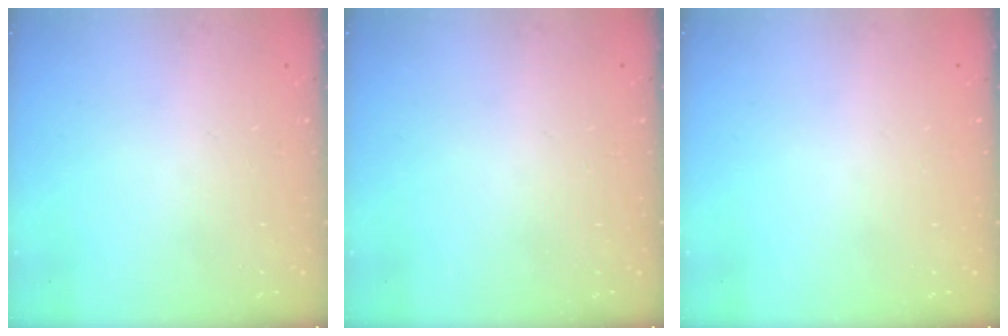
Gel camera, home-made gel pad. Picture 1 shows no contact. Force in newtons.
{"total": 0.0}
{"total": 0.0}